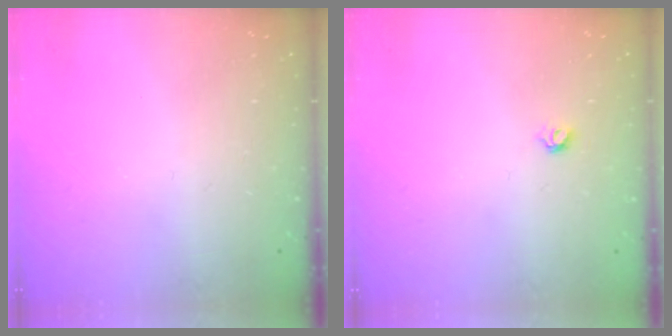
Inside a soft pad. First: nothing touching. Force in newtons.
{"total": 4.0, "press": 3.9, "slide": 0.7}